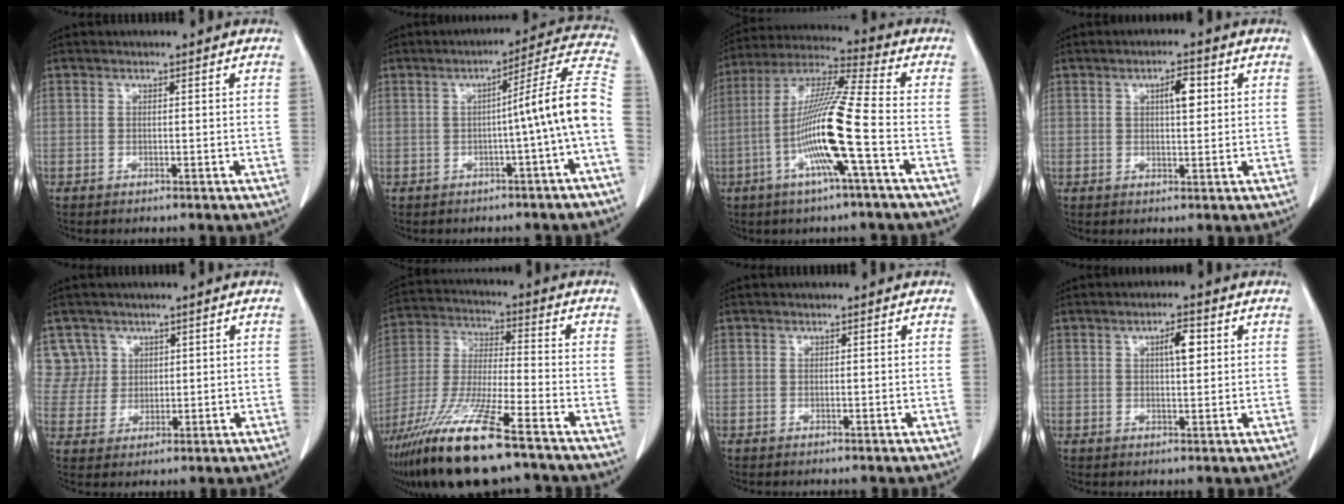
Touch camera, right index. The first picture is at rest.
{"total": 10.5, "force": [-1.6, -1.8, 10.2], "torque": [-0.127, 0.024, -0.027]}
{"total": 14.4, "force": [-4.1, -0.8, 13.8], "torque": [-0.272, -0.002, -0.088]}
{"total": 3.8, "force": [1.2, 1.1, 3.4], "torque": [-0.054, 0.006, 0.018]}
{"total": 5.1, "force": [2.6, 4.3, -0.5], "torque": [0.022, 0.010, 0.056]}
{"total": 17.8, "force": [-12.0, 1.7, 13.0], "torque": [-0.278, -0.049, -0.227]}
{"total": 0.0}
{"total": 3.8, "force": [1.2, 1.0, 3.4], "torque": [-0.054, 0.005, 0.018]}